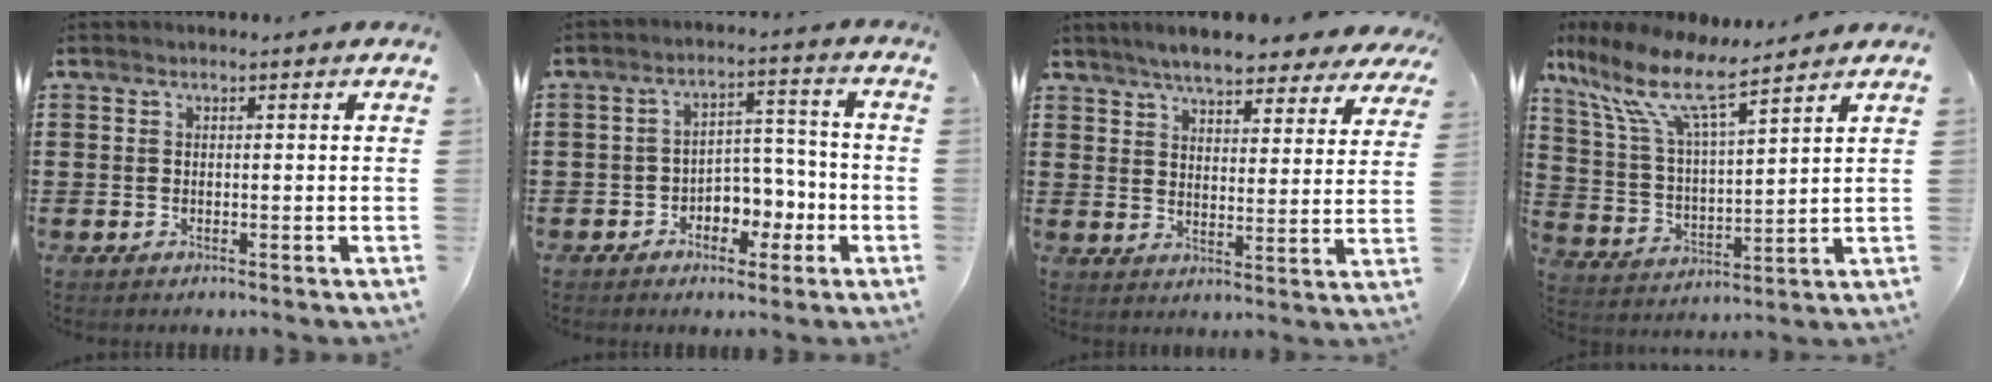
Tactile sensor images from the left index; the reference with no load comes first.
{"total": 5.0, "force": [-2.5, 3.5, 2.4], "torque": [-0.042, 0.008, -0.052]}
{"total": 6.1, "force": [5.7, 0.7, 2.0], "torque": [-0.062, -0.020, 0.101]}
{"total": 11.1, "force": [8.0, 2.5, 7.2], "torque": [-0.175, -0.039, 0.137]}